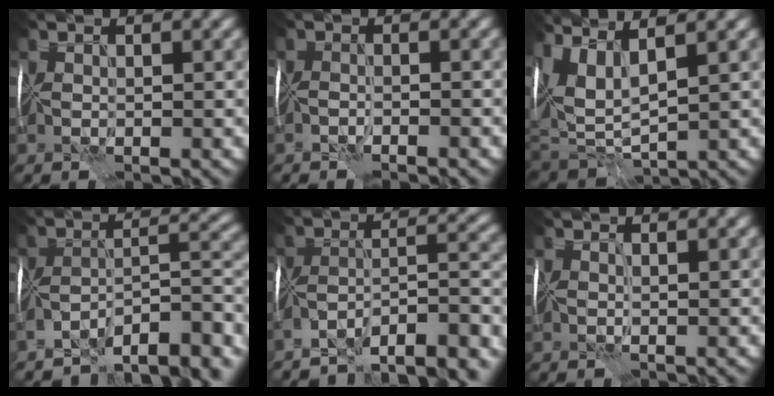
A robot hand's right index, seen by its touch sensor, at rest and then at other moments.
{"total": 1.8, "force": [-1.7, -0.7, 0.1], "torque": [0.000, -0.001, -0.032]}
{"total": 6.6, "force": [2.3, 2.4, 5.7], "torque": [-0.139, -0.005, 0.054]}
{"total": 10.2, "force": [-8.8, 2.6, 4.6], "torque": [-0.047, -0.002, -0.139]}
{"total": 12.6, "force": [-11.3, 2.3, 5.2], "torque": [-0.069, 0.010, -0.155]}
{"total": 0.5, "force": [0.3, -0.2, 0.4], "torque": [-0.010, -0.002, 0.005]}